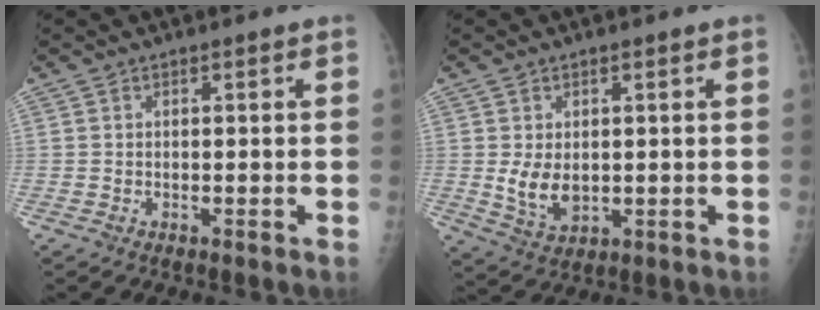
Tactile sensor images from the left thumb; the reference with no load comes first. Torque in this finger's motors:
{"motor_torque": [-0.23, 0.46, 0.46, -0.12, 0.08]}